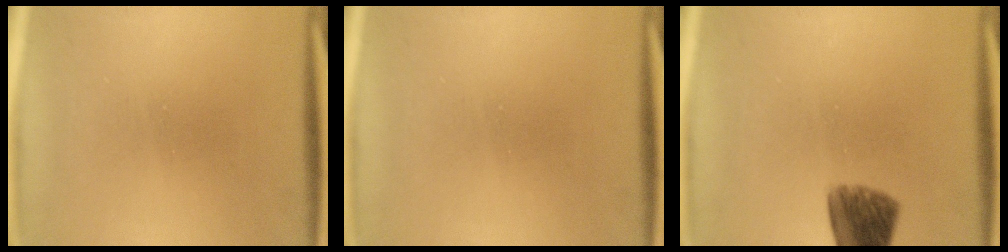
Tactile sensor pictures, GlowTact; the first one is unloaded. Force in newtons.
{"total": 0.0}
{"total": 7.5}